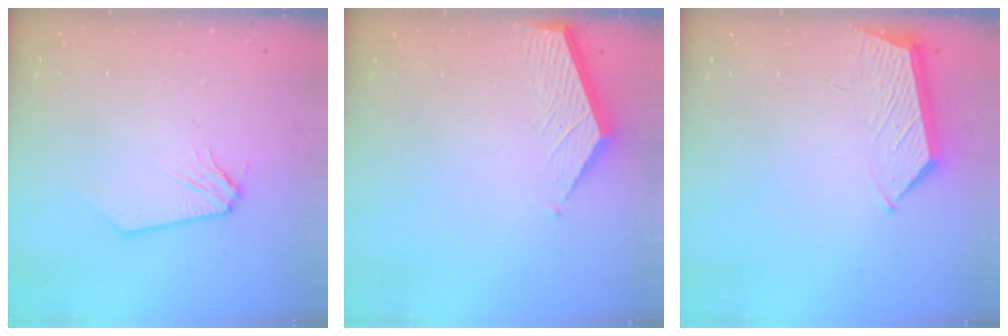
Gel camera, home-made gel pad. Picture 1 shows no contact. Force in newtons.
{"total": 3.6, "press": 3.6, "slide": 0.3}
{"total": 5.5, "press": 5.5, "slide": 0.4}